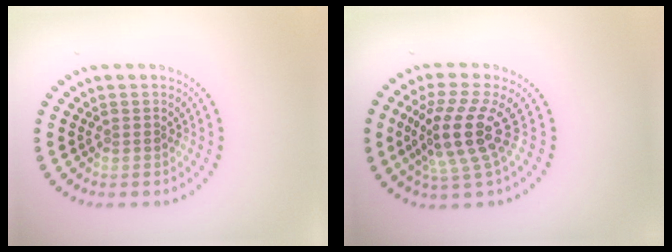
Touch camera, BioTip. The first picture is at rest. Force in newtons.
{"total": 4.6, "press": 3.5, "slide": 3.1}